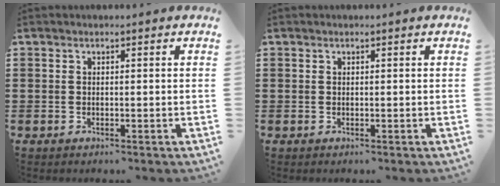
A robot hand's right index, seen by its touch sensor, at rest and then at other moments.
{"total": 0.0}